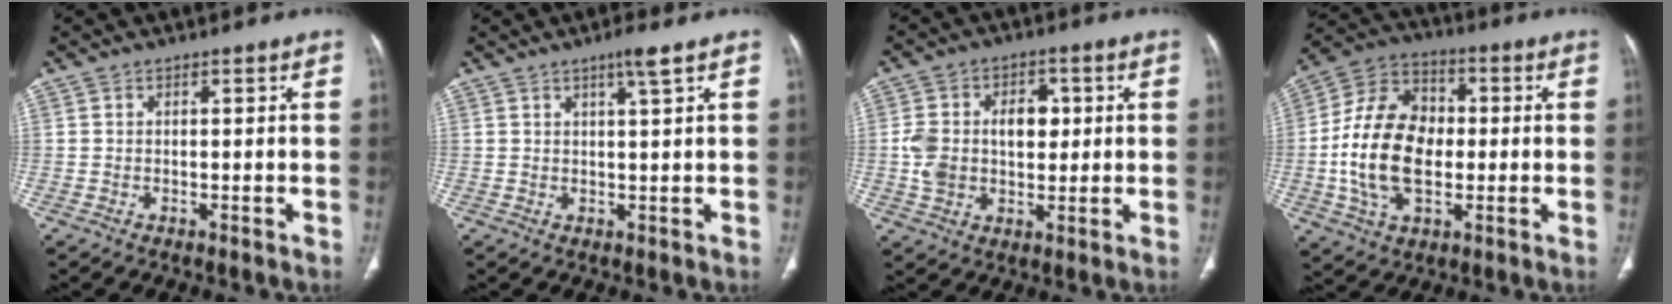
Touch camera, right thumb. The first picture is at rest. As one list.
[{"total": 3.1, "force": [1.8, -0.3, 2.5], "torque": [-0.044, -0.011, 0.033]}, {"total": 11.1, "force": [1.0, 7.9, 7.8], "torque": [-0.113, 0.016, 0.025]}, {"total": 17.8, "force": [-1.4, 11.8, 13.2], "torque": [-0.236, 0.023, -0.023]}]